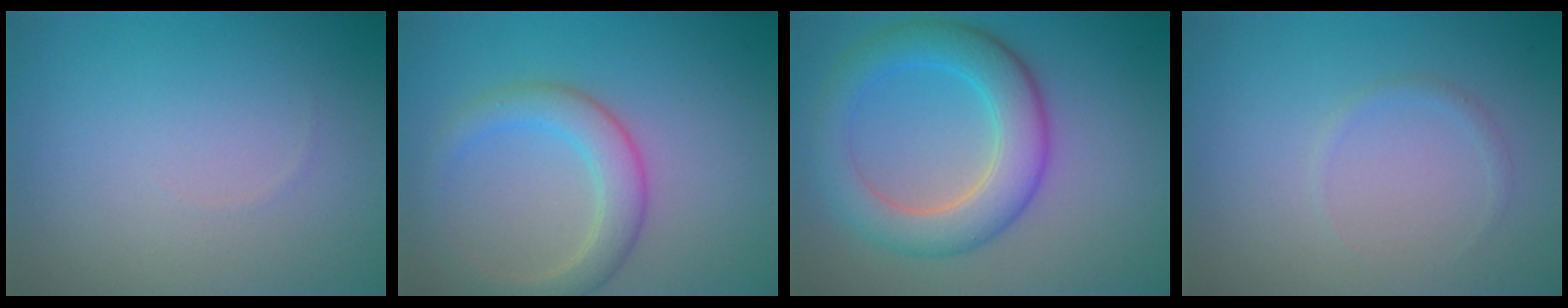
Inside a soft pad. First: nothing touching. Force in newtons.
{"total": 3.8, "press": 3.8, "slide": 0.2}
{"total": 6.2, "press": 6.2, "slide": 0.1}
{"total": 0.7, "press": 0.7, "slide": 0.1}